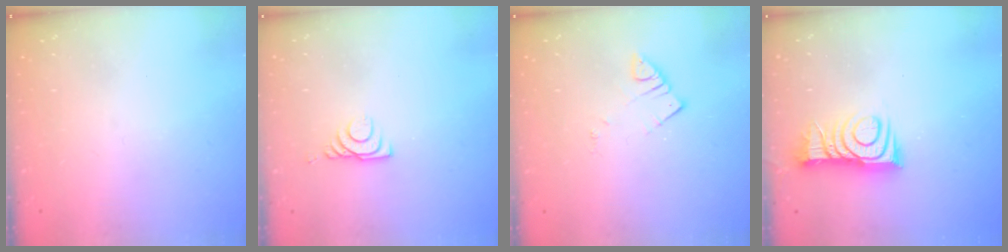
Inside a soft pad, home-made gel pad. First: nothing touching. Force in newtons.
{"total": 6.9, "press": 6.9, "slide": 0.8}
{"total": 2.8, "press": 2.7, "slide": 0.3}
{"total": 10.7, "press": 10.6, "slide": 0.4}